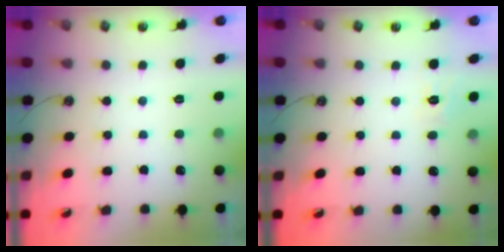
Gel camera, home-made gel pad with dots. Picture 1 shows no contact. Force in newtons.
{"total": 5.3, "press": 5.2, "slide": 0.6}